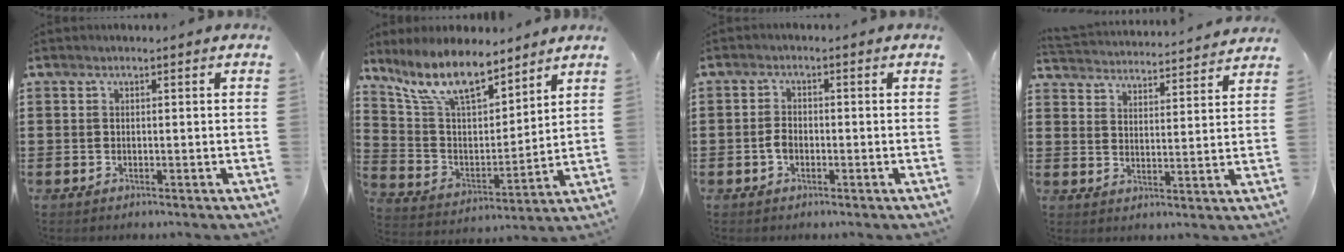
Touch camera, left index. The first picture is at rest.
{"total": 11.5, "force": [9.3, 3.4, 5.9], "torque": [-0.142, -0.041, 0.168]}
{"total": 2.3, "force": [-0.6, 1.4, 1.7], "torque": [-0.048, -0.003, -0.017]}
{"total": 3.9, "force": [3.9, -0.3, -0.2], "torque": [-0.019, -0.032, 0.063]}